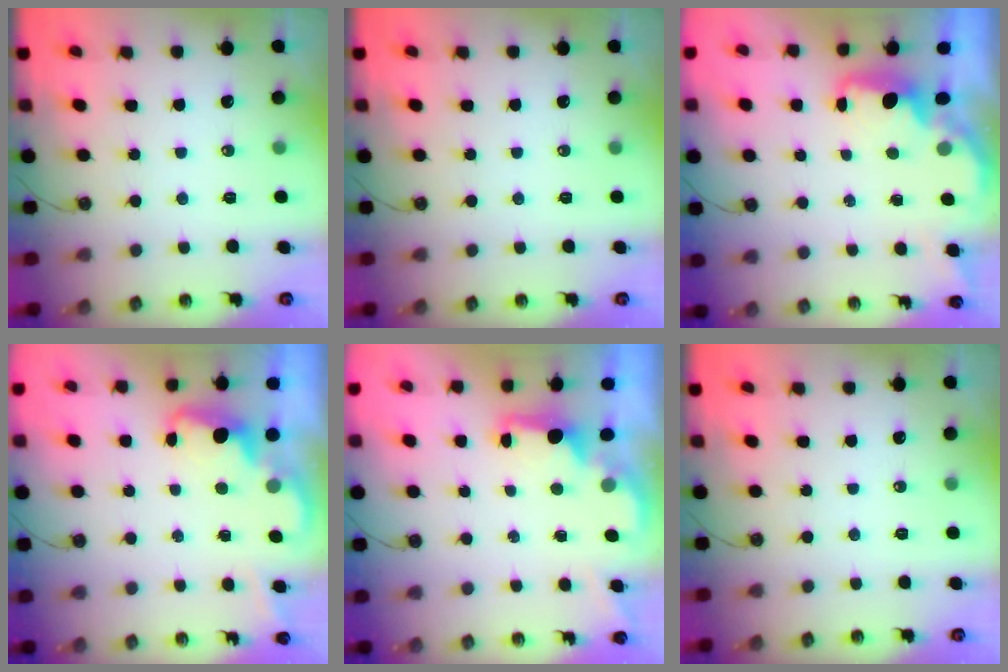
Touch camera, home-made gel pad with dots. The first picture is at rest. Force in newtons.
{"total": 0.0}
{"total": 1.5, "press": 1.3, "slide": 0.7}
{"total": 2.2, "press": 2.2, "slide": 0.5}
{"total": 1.7, "press": 1.6, "slide": 0.6}
{"total": 0.0}